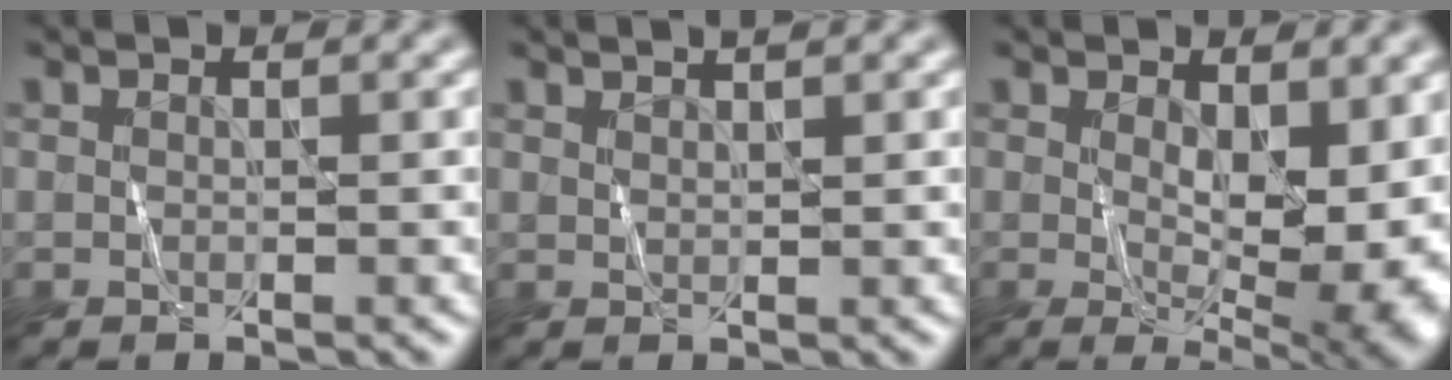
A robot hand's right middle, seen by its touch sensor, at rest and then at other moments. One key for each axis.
{"total": 1.9, "fx": 1.5, "fy": 0.5, "fz": 1.1, "tx": -0.003, "ty": 0.004, "tz": 0.011}
{"total": 8.2, "fx": 0.3, "fy": 3.6, "fz": 7.3, "tx": -0.109, "ty": -0.015, "tz": 0.013}